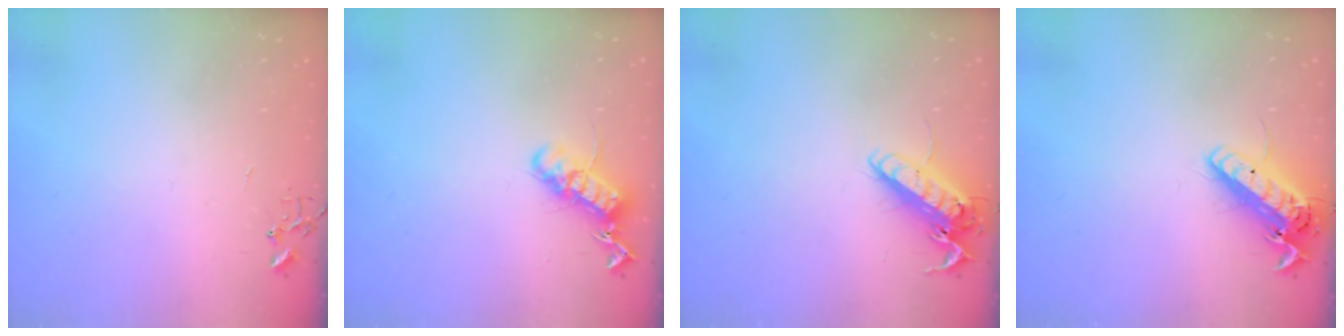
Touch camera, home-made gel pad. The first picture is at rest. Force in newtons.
{"total": 13.8, "press": 13.8, "slide": 0.7}
{"total": 15.0, "press": 14.7, "slide": 2.5}
{"total": 15.0, "press": 14.7, "slide": 3.0}